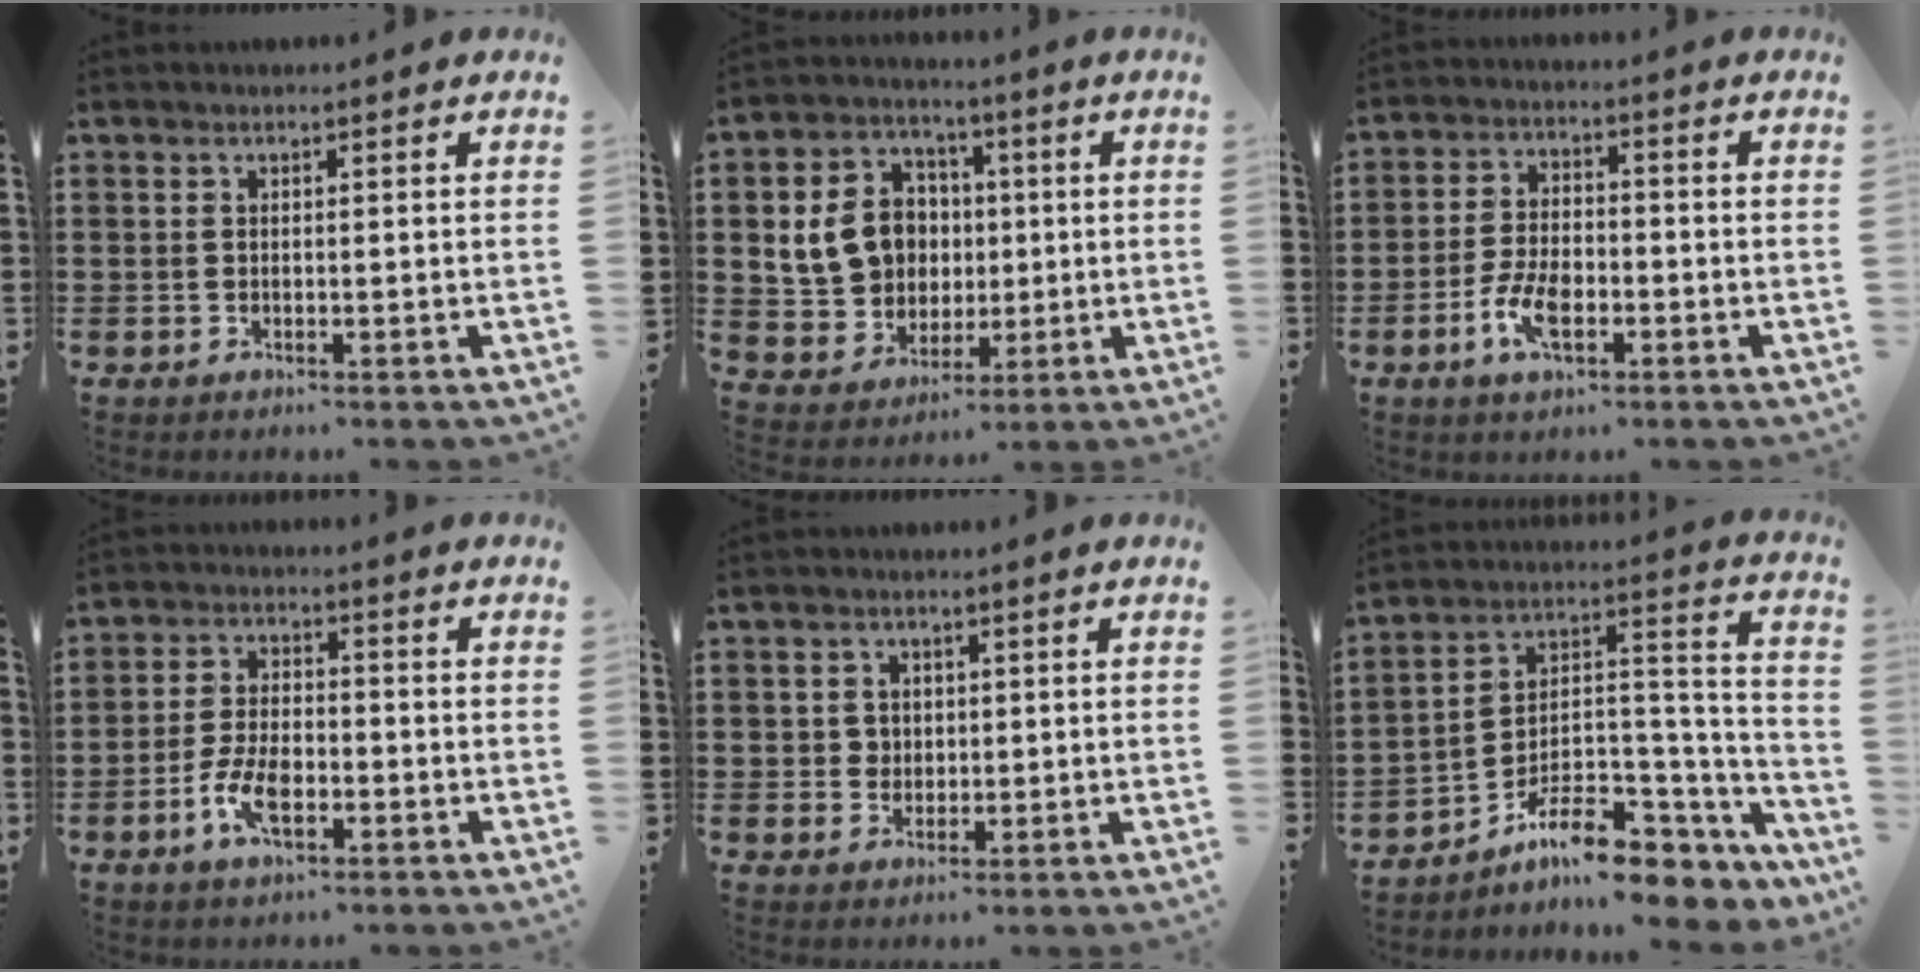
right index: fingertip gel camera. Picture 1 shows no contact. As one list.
[{"total": 9.7, "force": [1.3, 8.6, 4.4], "torque": [-0.124, 0.017, 0.029]}, {"total": 6.3, "force": [-2.5, 3.2, 4.8], "torque": [-0.107, 0.004, -0.052]}, {"total": 6.3, "force": [-2.6, 3.0, 4.9], "torque": [-0.116, 0.000, -0.055]}, {"total": 2.4, "force": [0.3, 2.3, 0.6], "torque": [-0.021, 0.010, 0.004]}, {"total": 10.1, "force": [-7.3, 4.2, 5.6], "torque": [-0.092, 0.013, -0.130]}]